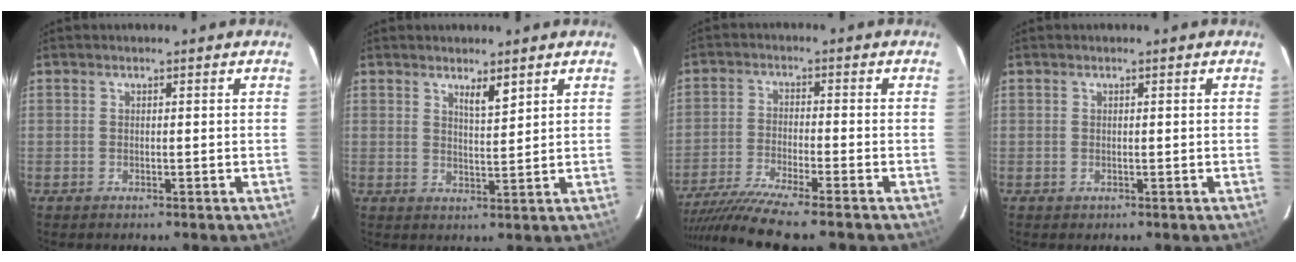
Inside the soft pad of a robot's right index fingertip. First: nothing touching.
{"total": 2.8, "force": [2.1, 0.3, 1.9], "torque": [-0.036, -0.008, 0.039]}
{"total": 11.6, "force": [-10.0, -1.1, 5.7], "torque": [-0.084, -0.026, -0.163]}
{"total": 0.0}